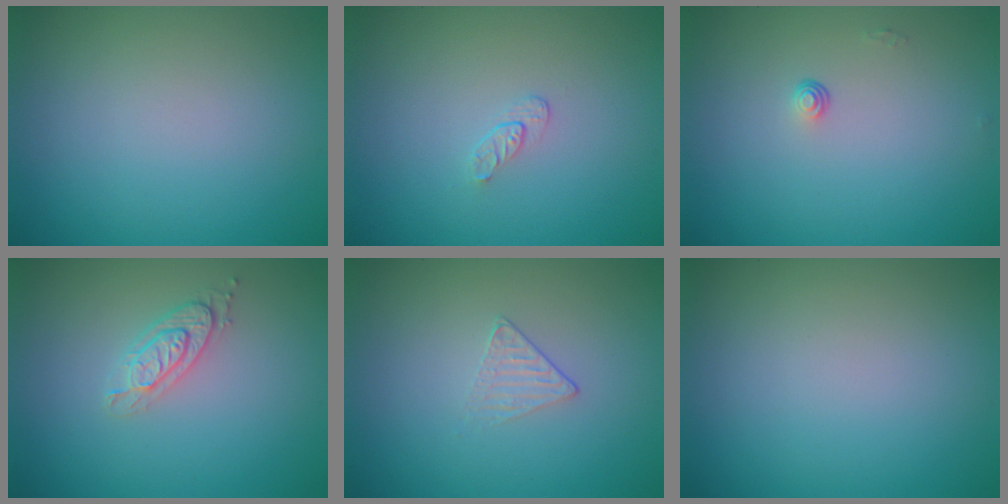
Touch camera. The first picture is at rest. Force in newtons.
{"total": 0.8, "press": 0.5, "slide": 0.7}
{"total": 0.6, "press": 0.4, "slide": 0.5}
{"total": 2.0, "press": 2.0, "slide": 0.5}
{"total": 1.1, "press": 0.5, "slide": 1.0}
{"total": 0.0}